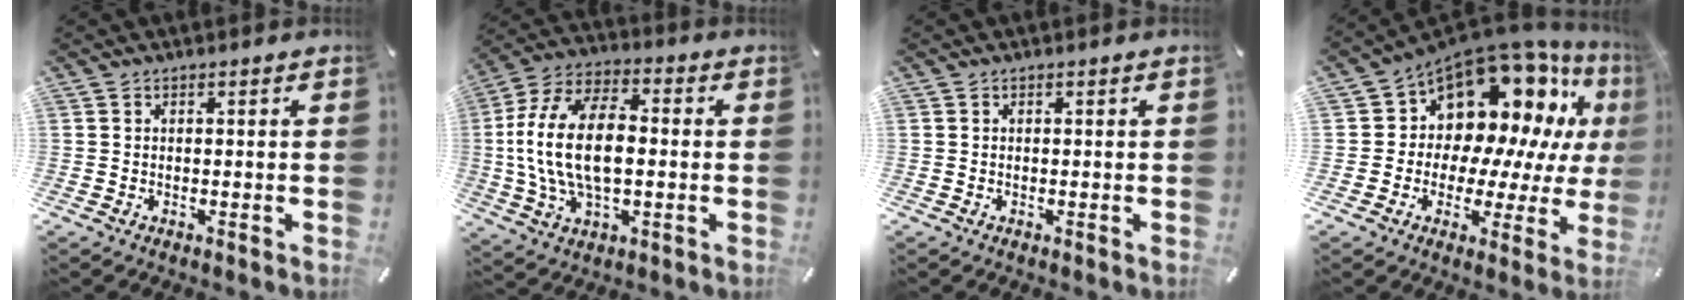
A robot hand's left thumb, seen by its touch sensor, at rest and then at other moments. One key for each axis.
{"total": 17.2, "fx": -0.4, "fy": 10.1, "fz": 13.9, "tx": -0.305, "ty": 0.003, "tz": -0.008}
{"total": 0.0}
{"total": 14.5, "fx": 10.1, "fy": 9.0, "fz": 5.5, "tx": -0.083, "ty": -0.110, "tz": 0.182}